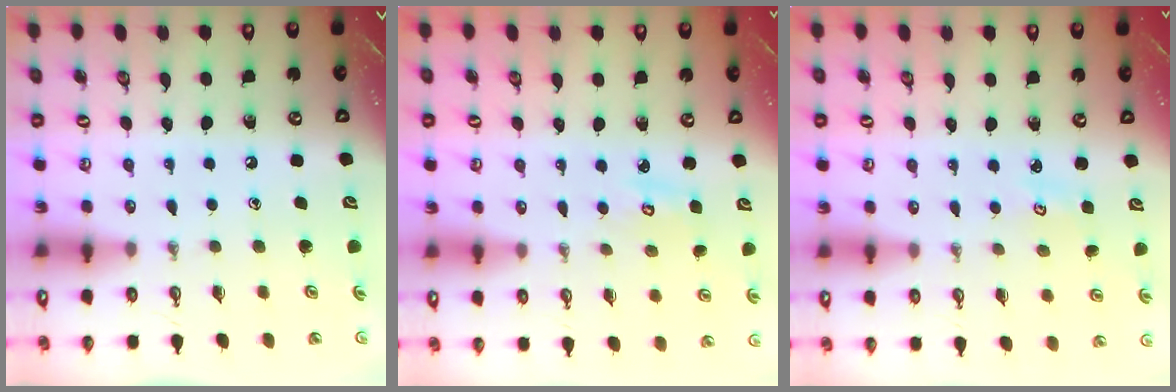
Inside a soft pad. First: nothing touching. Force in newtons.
{"total": 2.9, "press": 2.9, "slide": 0.1}
{"total": 2.0, "press": 2.0, "slide": 0.3}